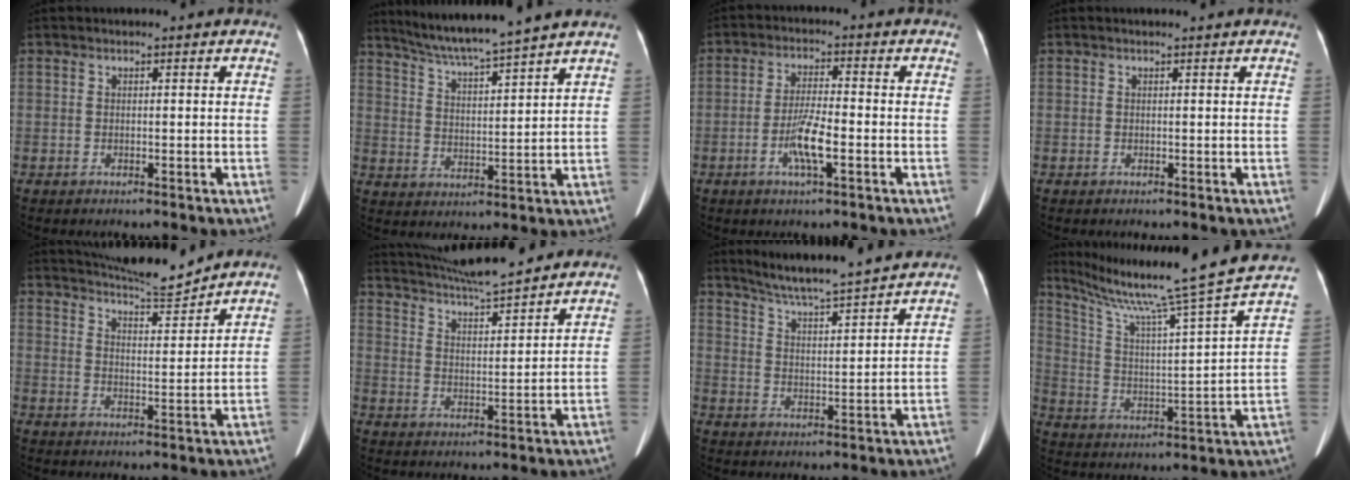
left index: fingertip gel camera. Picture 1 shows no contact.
{"total": 12.0, "force": [10.7, -1.4, 5.2], "torque": [-0.091, 0.010, 0.176]}
{"total": 5.6, "force": [-2.0, 0.5, 5.2], "torque": [-0.105, -0.006, -0.040]}
{"total": 2.1, "force": [2.0, 0.2, 0.6], "torque": [-0.010, 0.018, 0.021]}
{"total": 10.1, "force": [9.7, -0.1, 2.8], "torque": [-0.049, -0.005, 0.151]}
{"total": 16.0, "force": [14.6, 0.8, 6.4], "torque": [-0.117, 0.018, 0.232]}
{"total": 12.7, "force": [11.7, -0.5, 4.9], "torque": [-0.087, 0.011, 0.180]}
{"total": 24.2, "force": [19.8, -1.5, 13.8], "torque": [-0.232, -0.020, 0.288]}